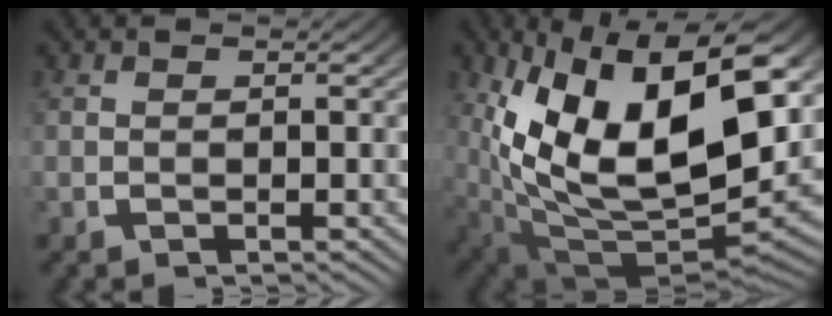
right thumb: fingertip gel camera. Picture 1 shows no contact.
{"total": 21.5, "force": [-0.4, 13.2, 17.0], "torque": [-0.313, -0.069, 0.031]}